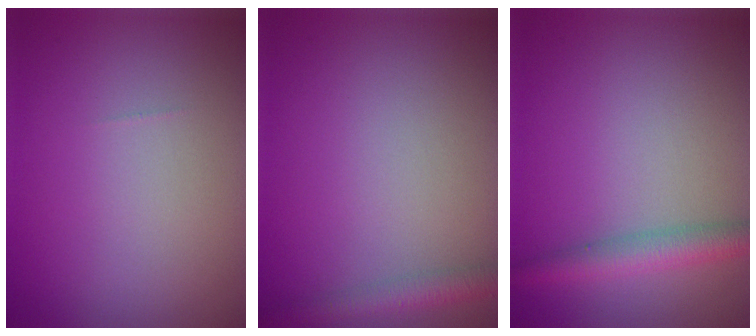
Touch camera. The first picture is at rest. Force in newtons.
{"total": 2.2, "press": 2.2, "slide": 0.1}
{"total": 3.0, "press": 3.0, "slide": 0.1}